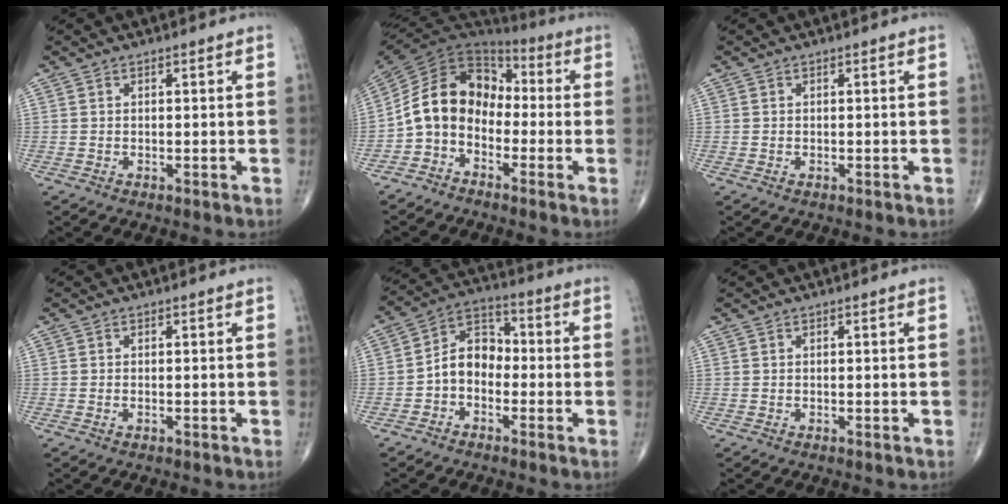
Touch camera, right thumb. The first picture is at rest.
{"total": 12.6, "force": [-3.1, 9.8, 7.4], "torque": [-0.115, 0.069, -0.074]}
{"total": 0.0}
{"total": 0.5, "force": [-0.2, 0.3, 0.4], "torque": [-0.010, 0.003, -0.003]}
{"total": 7.9, "force": [-2.0, 5.8, 5.0], "torque": [-0.064, 0.035, -0.054]}
{"total": 0.0}